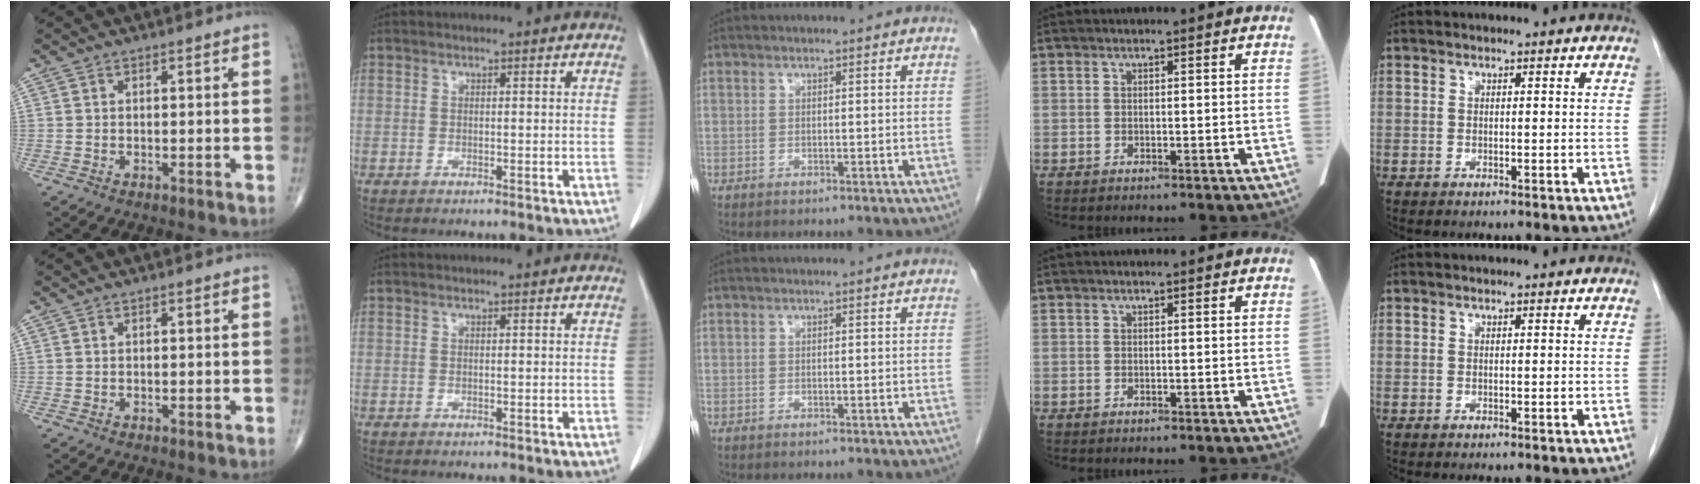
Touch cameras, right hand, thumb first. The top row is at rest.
{}